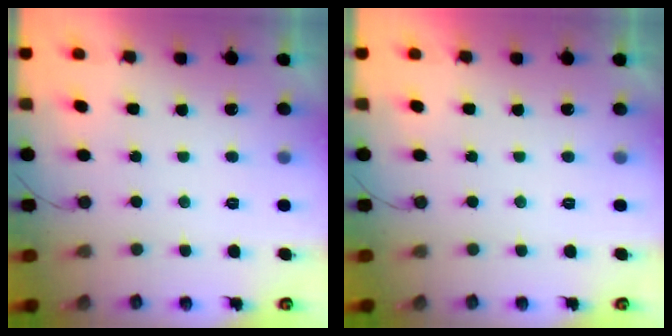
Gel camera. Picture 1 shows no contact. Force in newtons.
{"total": 1.9, "press": 1.9, "slide": 0.0}